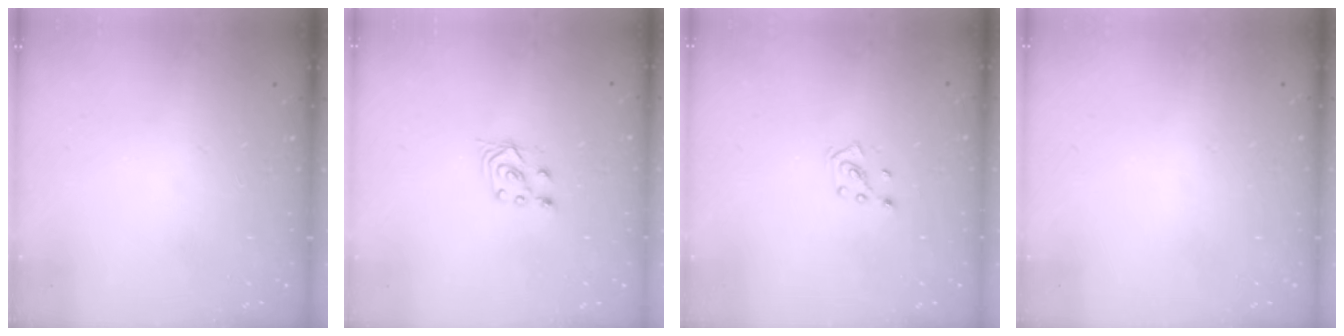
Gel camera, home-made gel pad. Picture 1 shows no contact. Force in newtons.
{"total": 3.0, "press": 2.8, "slide": 0.9}
{"total": 2.8, "press": 2.8, "slide": 0.2}
{"total": 0.0}